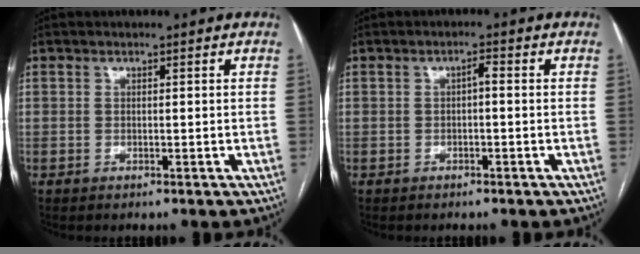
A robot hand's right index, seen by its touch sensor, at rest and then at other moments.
{"total": 1.4, "force": [-0.2, 0.4, 1.3], "torque": [-0.019, 0.005, -0.003]}